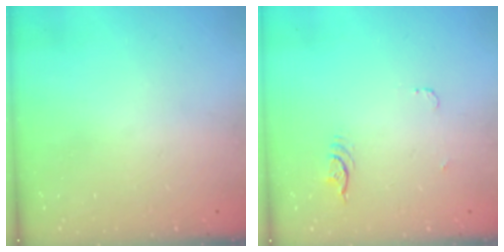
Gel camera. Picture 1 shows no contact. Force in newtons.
{"total": 3.8, "press": 3.4, "slide": 1.6}